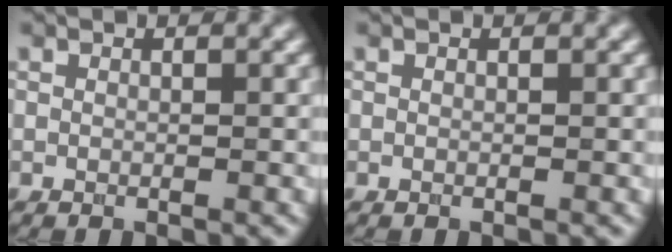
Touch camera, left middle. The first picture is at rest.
{"total": 0.0}